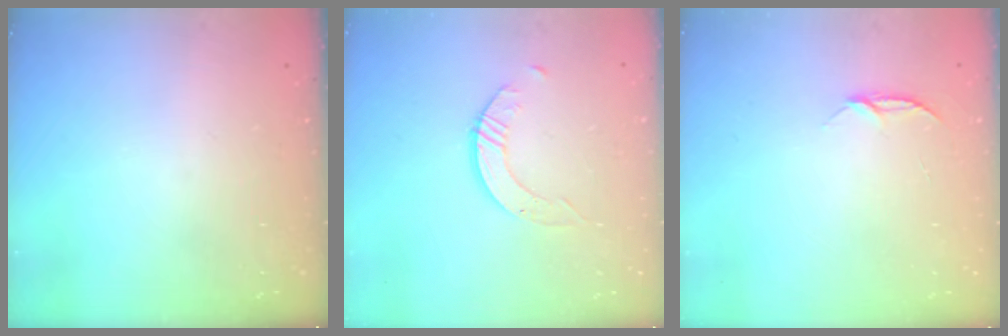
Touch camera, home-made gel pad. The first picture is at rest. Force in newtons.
{"total": 3.0, "press": 3.0, "slide": 0.2}
{"total": 4.4, "press": 4.4, "slide": 0.4}